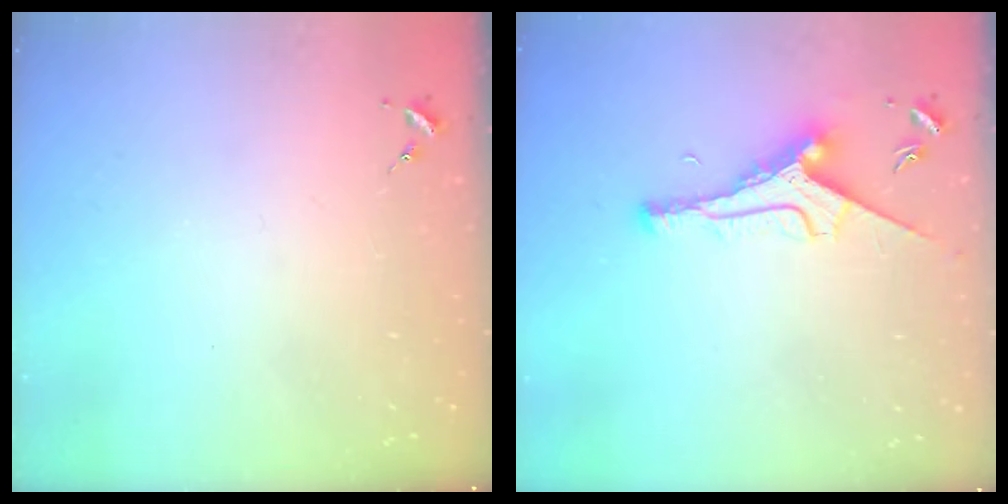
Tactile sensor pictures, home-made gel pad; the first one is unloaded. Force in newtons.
{"total": 9.2, "press": 9.2, "slide": 0.9}